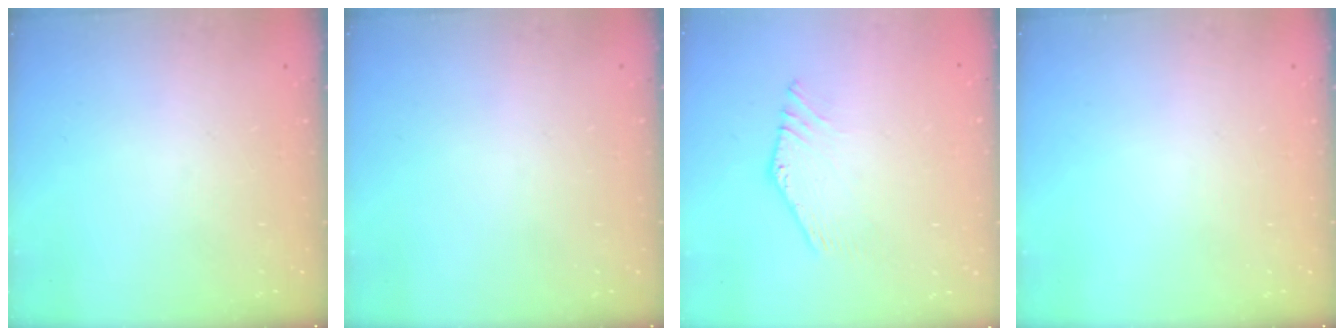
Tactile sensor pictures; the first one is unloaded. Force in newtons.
{"total": 0.0}
{"total": 1.6, "press": 1.6, "slide": 0.1}
{"total": 0.0}